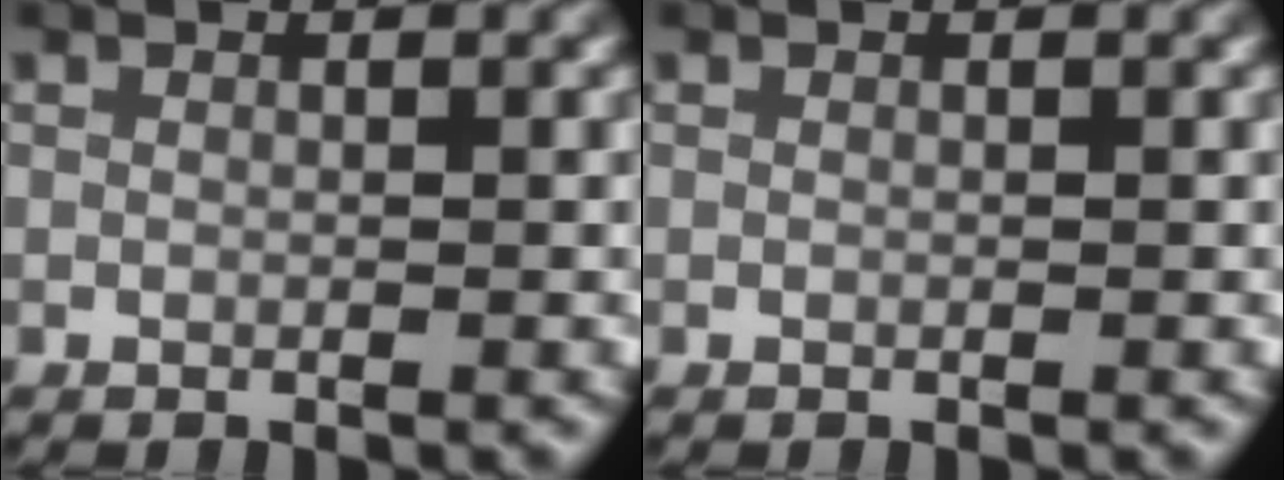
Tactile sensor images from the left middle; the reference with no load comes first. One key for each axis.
{"total": 0.0}